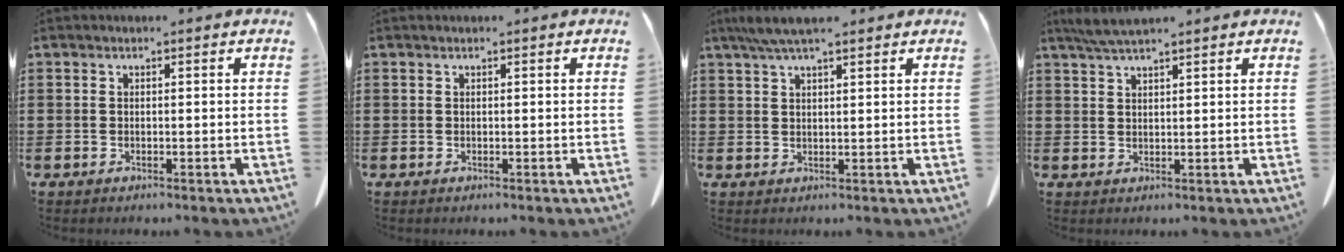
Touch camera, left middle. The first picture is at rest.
{"total": 0.0}
{"total": 4.2, "force": [3.1, 0.6, 2.8], "torque": [-0.061, -0.002, 0.057]}
{"total": 3.3, "force": [2.8, 0.2, 1.9], "torque": [-0.043, -0.005, 0.052]}